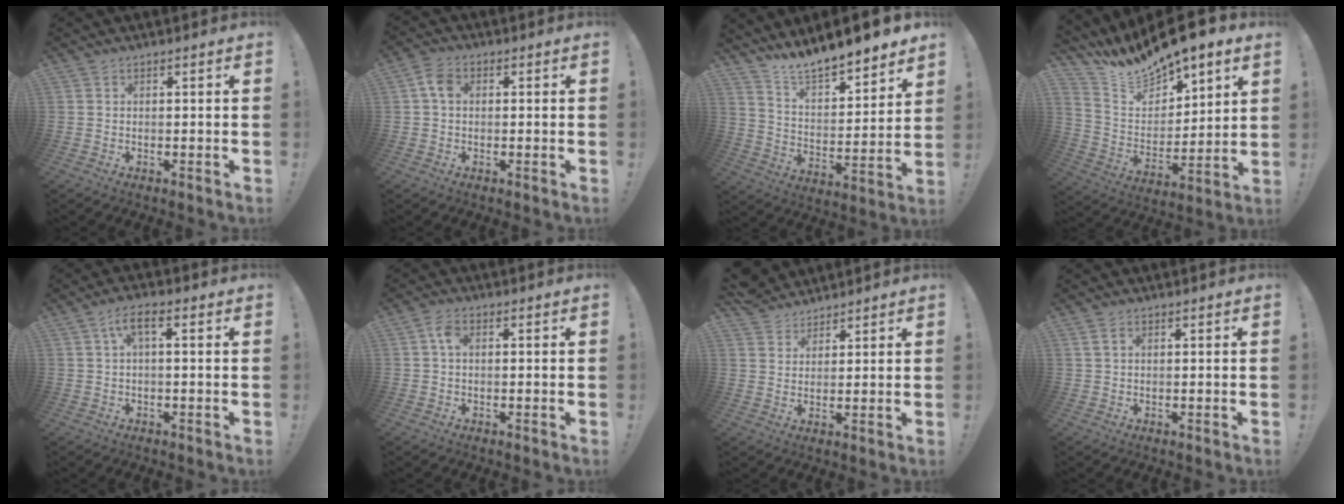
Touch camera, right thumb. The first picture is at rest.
{"total": 5.3, "force": [0.7, 3.7, 3.7], "torque": [-0.070, 0.010, 0.014]}
{"total": 11.4, "force": [11.1, 1.0, 2.0], "torque": [-0.048, -0.110, 0.198]}
{"total": 14.0, "force": [12.9, 4.2, 3.6], "torque": [-0.086, -0.107, 0.231]}
{"total": 5.4, "force": [1.0, 1.8, 5.0], "torque": [-0.092, 0.001, 0.014]}
{"total": 4.2, "force": [0.7, 2.5, 3.3], "torque": [-0.058, 0.010, 0.012]}
{"total": 6.6, "force": [5.5, 3.6, 0.7], "torque": [-0.009, -0.034, 0.108]}
{"total": 2.3, "force": [0.9, 1.4, 1.6], "torque": [-0.026, 0.003, 0.015]}